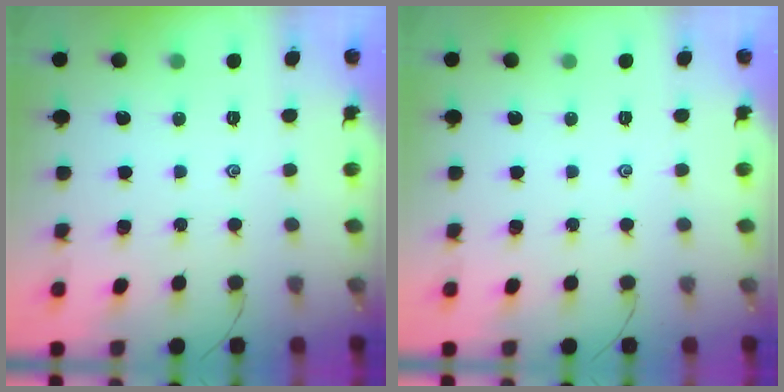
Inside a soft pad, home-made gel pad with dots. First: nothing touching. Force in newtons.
{"total": 0.0}